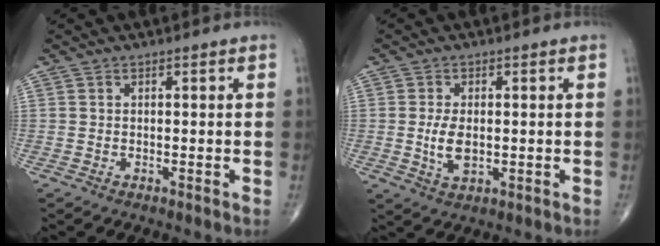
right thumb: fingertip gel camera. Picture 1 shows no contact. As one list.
[{"total": 4.9, "force": [-0.1, 2.6, 4.2], "torque": [-0.081, -0.009, 0.001]}]